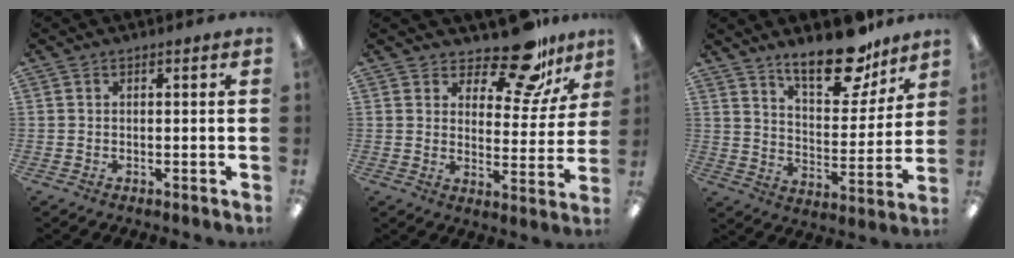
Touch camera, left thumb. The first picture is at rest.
{"total": 14.7, "force": [11.7, 5.3, 7.1], "torque": [-0.109, -0.077, 0.203]}
{"total": 17.1, "force": [12.8, 7.0, 8.9], "torque": [-0.122, -0.079, 0.218]}